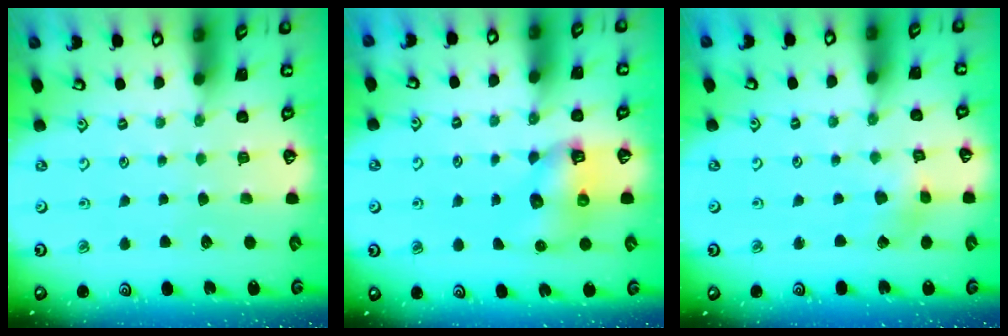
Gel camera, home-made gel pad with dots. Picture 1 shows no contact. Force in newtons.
{"total": 6.9, "press": 6.8, "slide": 0.8}
{"total": 2.8, "press": 2.8, "slide": 0.3}